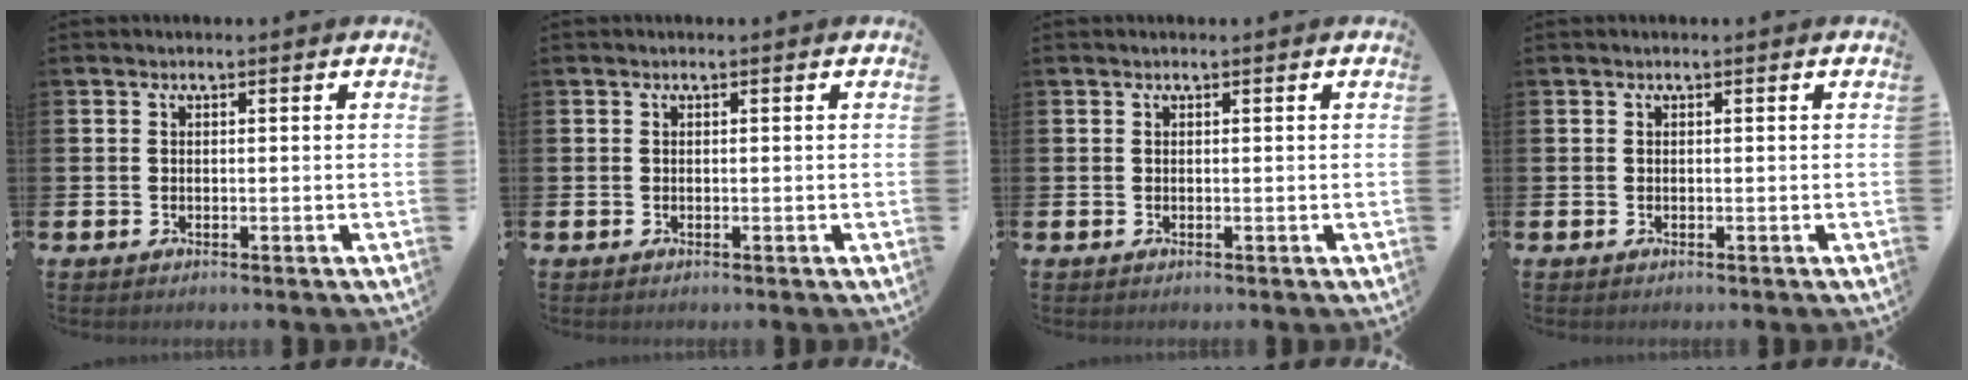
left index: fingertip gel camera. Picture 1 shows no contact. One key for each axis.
{"total": 0.0}
{"total": 0.0}
{"total": 0.0}